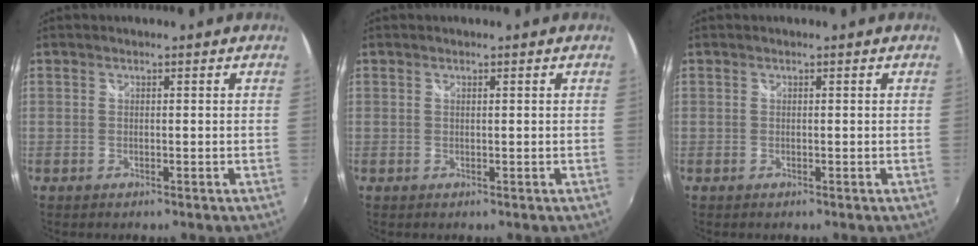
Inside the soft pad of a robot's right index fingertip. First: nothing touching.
{"total": 0.0}
{"total": 0.0}